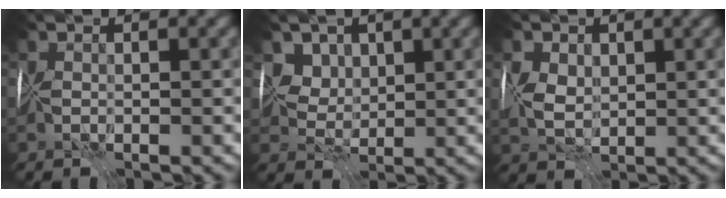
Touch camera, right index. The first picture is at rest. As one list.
[{"total": 3.2, "force": [2.4, 2.0, 0.4], "torque": [-0.006, -0.016, 0.050]}, {"total": 2.4, "force": [1.1, 1.6, 1.5], "torque": [-0.027, 0.007, 0.020]}]